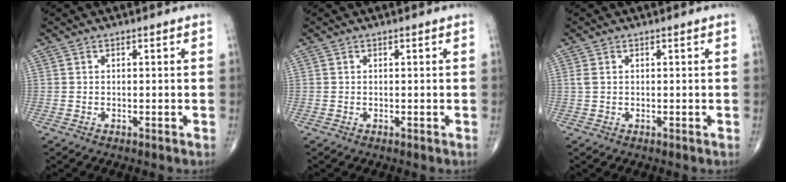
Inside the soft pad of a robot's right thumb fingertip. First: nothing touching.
{"total": 0.0}
{"total": 1.1, "force": [0.2, 0.6, 0.8], "torque": [-0.025, 0.007, 0.008]}